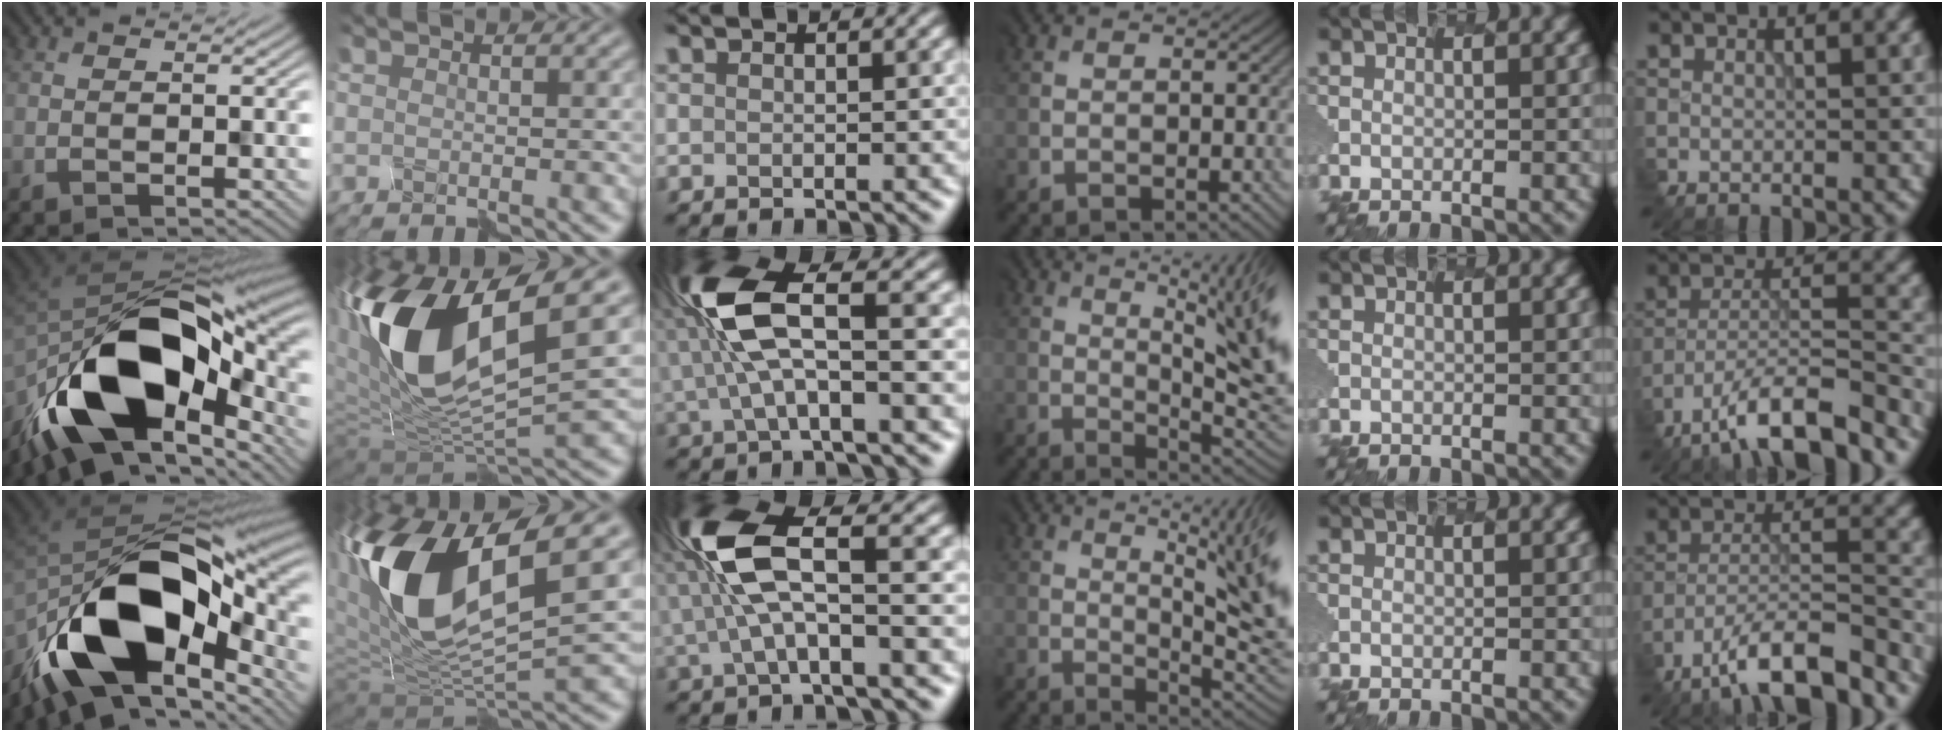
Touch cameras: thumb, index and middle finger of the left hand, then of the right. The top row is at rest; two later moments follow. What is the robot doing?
{"motion": "disassemble", "object": "spray bottle"}